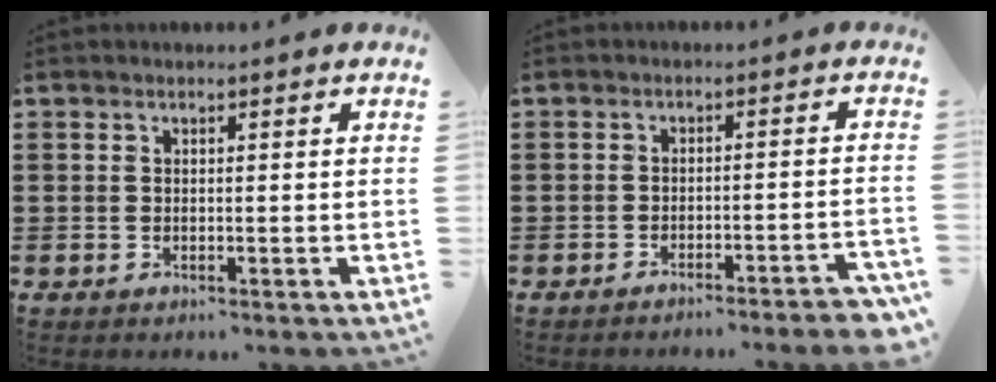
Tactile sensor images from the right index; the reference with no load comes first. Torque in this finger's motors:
{"motor_torque": [0.89, -0.24, 0.42, 0.04]}